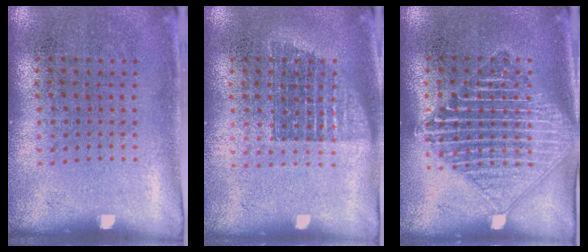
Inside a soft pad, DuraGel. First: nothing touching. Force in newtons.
{"total": 1.2, "press": 1.0, "slide": 0.7}
{"total": 2.3, "press": 2.3, "slide": 0.4}